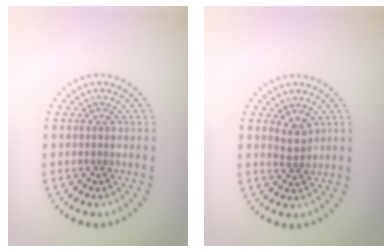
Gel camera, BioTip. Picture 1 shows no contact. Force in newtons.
{"total": 1.6, "press": 1.2, "slide": 1.0}